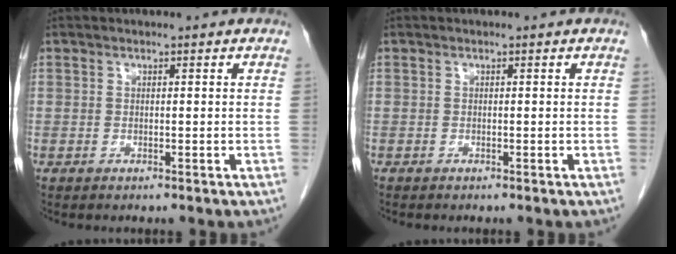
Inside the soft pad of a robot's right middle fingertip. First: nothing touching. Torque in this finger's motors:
{"motor_torque": [0.27, -0.05, 0.09, 0.01]}